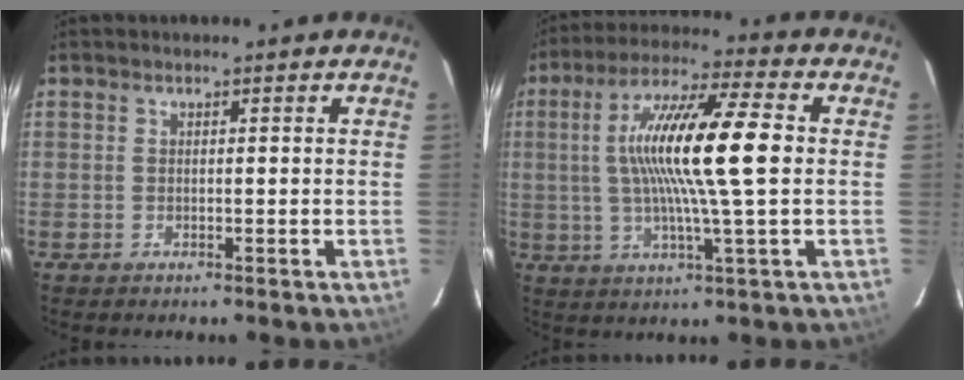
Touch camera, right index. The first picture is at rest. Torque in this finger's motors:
{"motor_torque": [2.08, -0.01, 1.05, 0.21]}